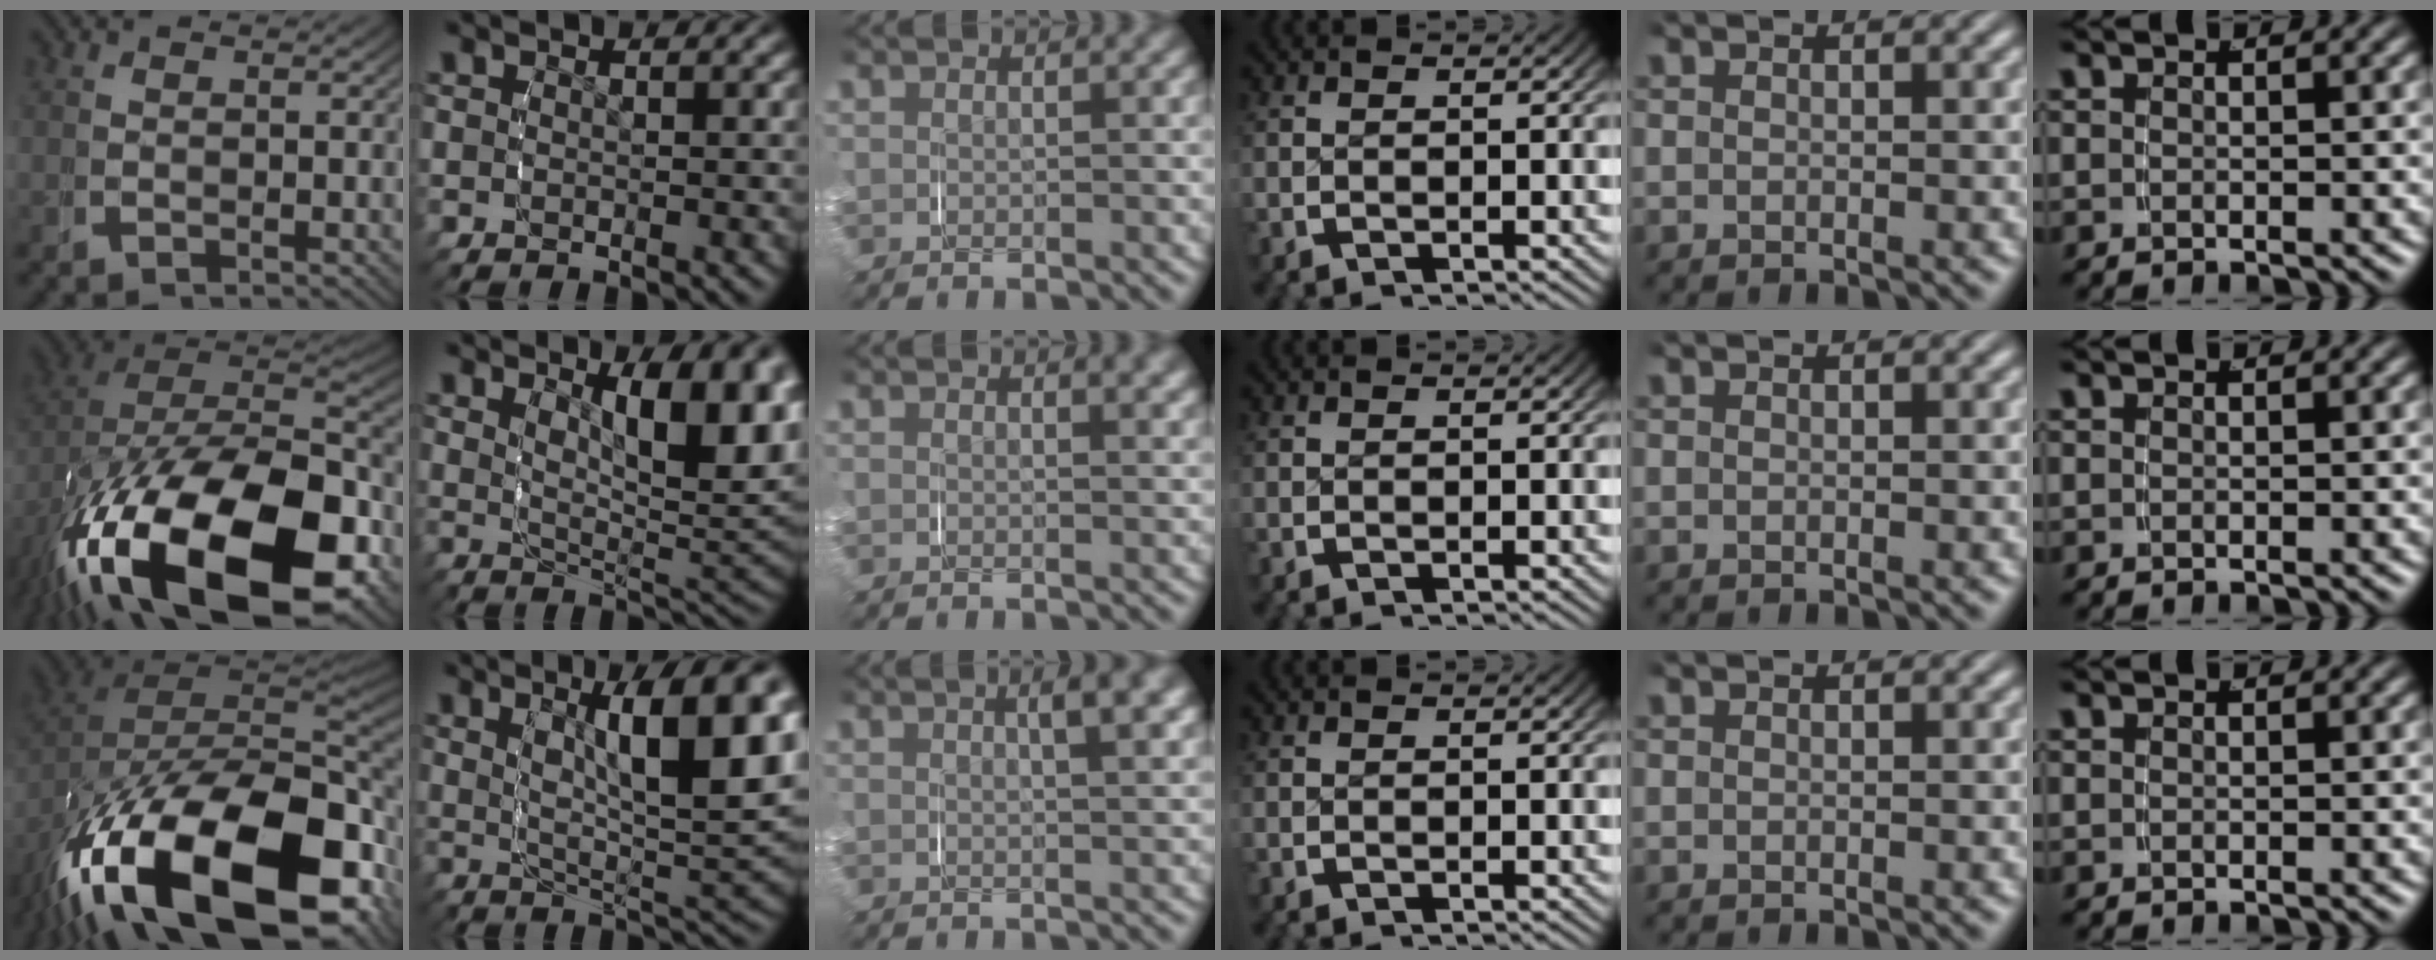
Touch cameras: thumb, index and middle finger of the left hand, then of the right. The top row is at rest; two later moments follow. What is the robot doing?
{"motion": "grasp_and_lifting", "object": "plastic wrap"}